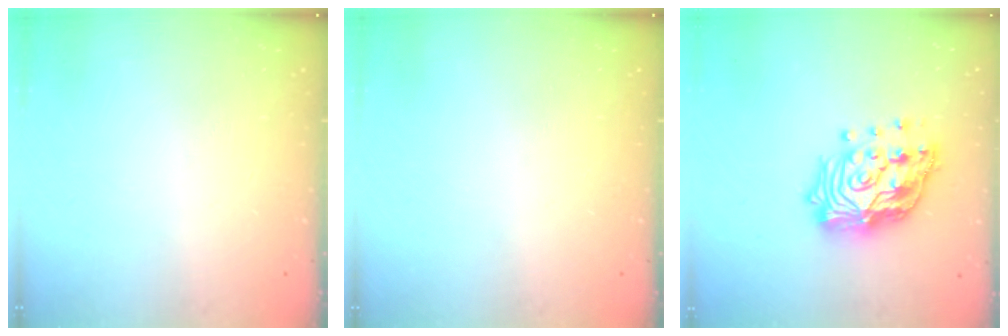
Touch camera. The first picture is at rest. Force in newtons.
{"total": 0.0}
{"total": 19.2, "press": 19.1, "slide": 1.9}